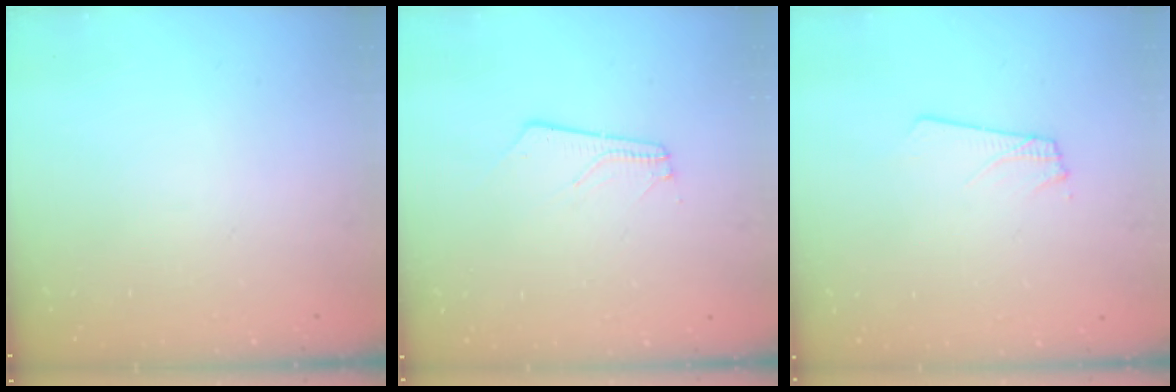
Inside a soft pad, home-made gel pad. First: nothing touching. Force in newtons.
{"total": 4.0, "press": 3.9, "slide": 0.5}
{"total": 1.8, "press": 1.8, "slide": 0.1}